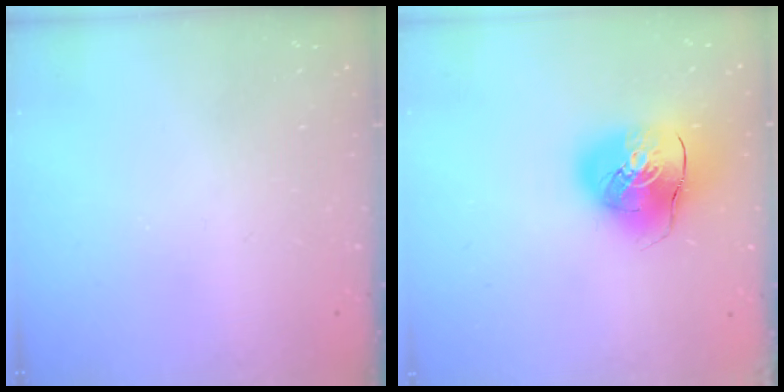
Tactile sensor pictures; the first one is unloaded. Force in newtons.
{"total": 13.9, "press": 13.7, "slide": 2.4}